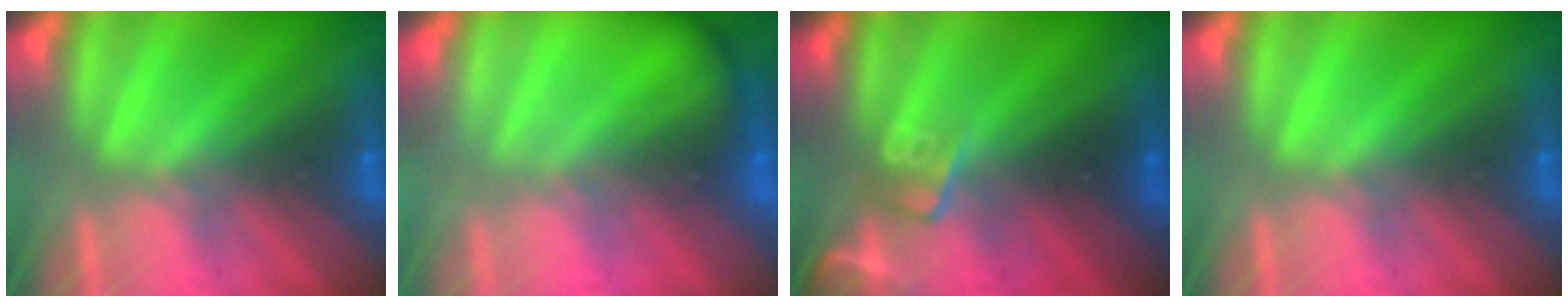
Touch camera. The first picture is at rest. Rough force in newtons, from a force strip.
{"total": 2.3}
{"total": 2.5}
{"total": 0.0}